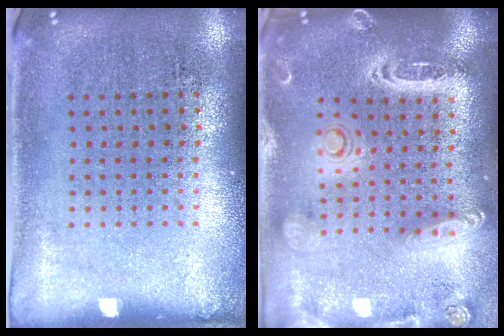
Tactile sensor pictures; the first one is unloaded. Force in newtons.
{"total": 2.6, "press": 2.3, "slide": 1.2}